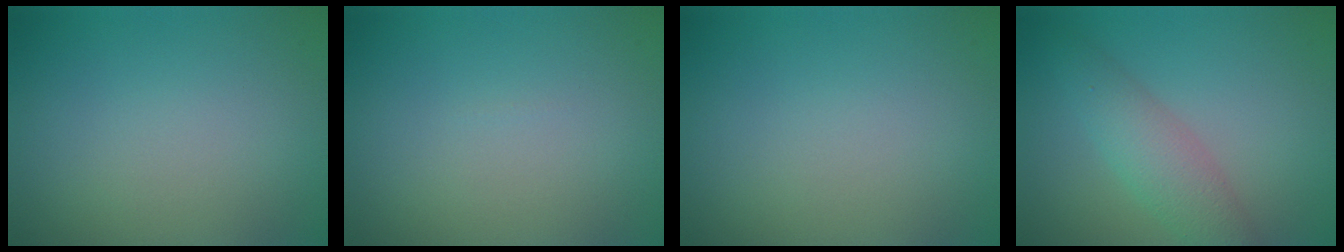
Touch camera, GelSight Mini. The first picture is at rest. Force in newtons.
{"total": 0.0}
{"total": 0.0}
{"total": 3.6, "press": 3.6, "slide": 0.1}